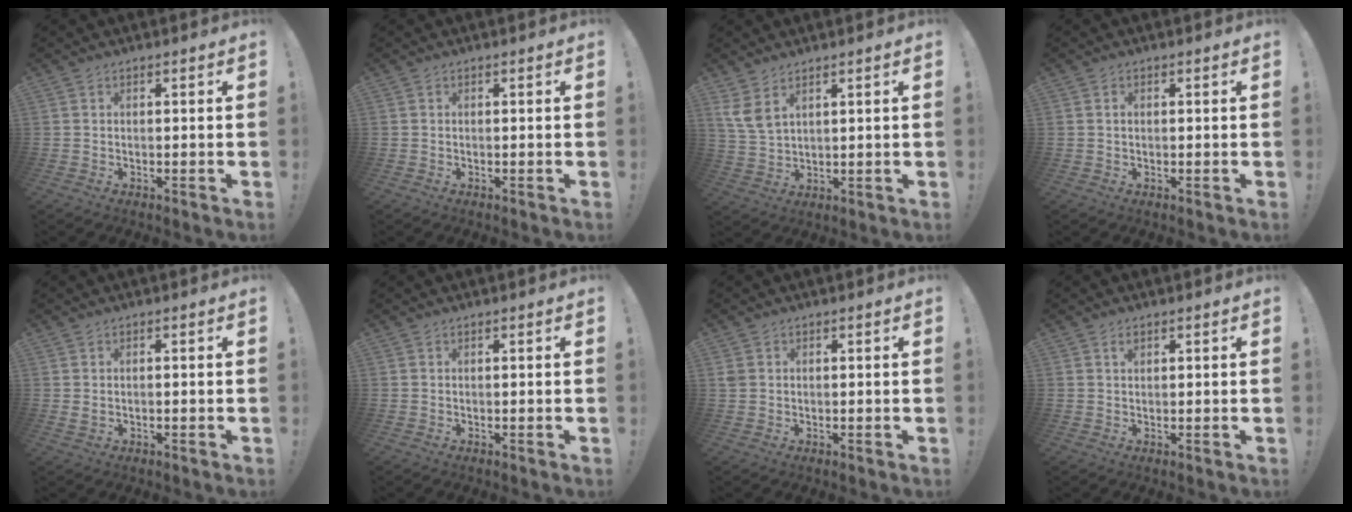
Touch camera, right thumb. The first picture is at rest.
{"total": 0.0}
{"total": 6.2, "force": [4.0, 2.8, 3.9], "torque": [-0.082, -0.019, 0.077]}
{"total": 0.7, "force": [0.1, 0.6, 0.1], "torque": [-0.011, 0.006, 0.003]}
{"total": 0.7, "force": [0.1, 0.4, 0.6], "torque": [-0.007, 0.000, 0.001]}
{"total": 0.0}
{"total": 1.5, "force": [0.4, 1.2, 0.8], "torque": [-0.017, 0.005, 0.009]}
{"total": 1.1, "force": [0.6, 0.5, 0.7], "torque": [-0.005, -0.003, 0.010]}